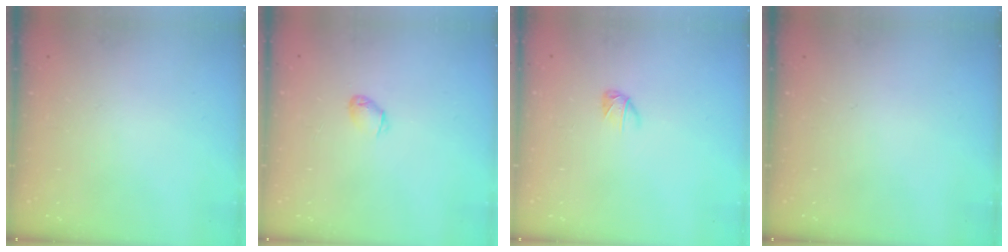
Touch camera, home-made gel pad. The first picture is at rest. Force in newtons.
{"total": 2.4, "press": 2.4, "slide": 0.4}
{"total": 3.0, "press": 2.9, "slide": 0.7}
{"total": 0.0}